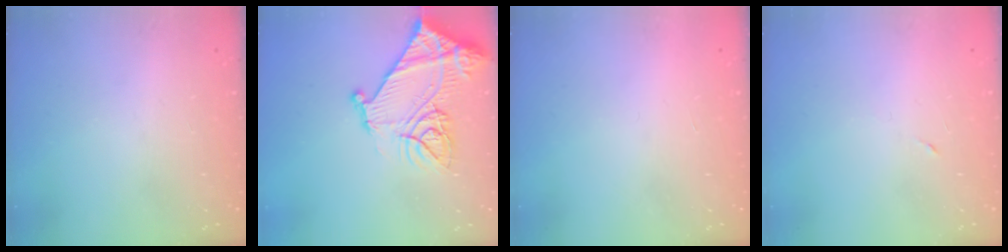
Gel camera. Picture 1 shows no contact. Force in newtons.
{"total": 19.9, "press": 19.8, "slide": 2.1}
{"total": 1.6, "press": 1.6, "slide": 0.1}
{"total": 3.1, "press": 2.9, "slide": 1.1}